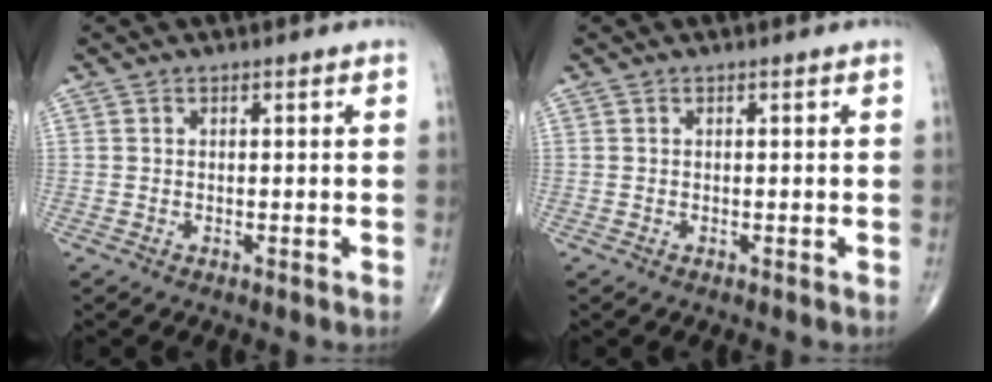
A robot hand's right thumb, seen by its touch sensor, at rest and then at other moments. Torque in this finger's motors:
{"motor_torque": [0.00, 0.00, 0.00, 0.00, 0.00]}